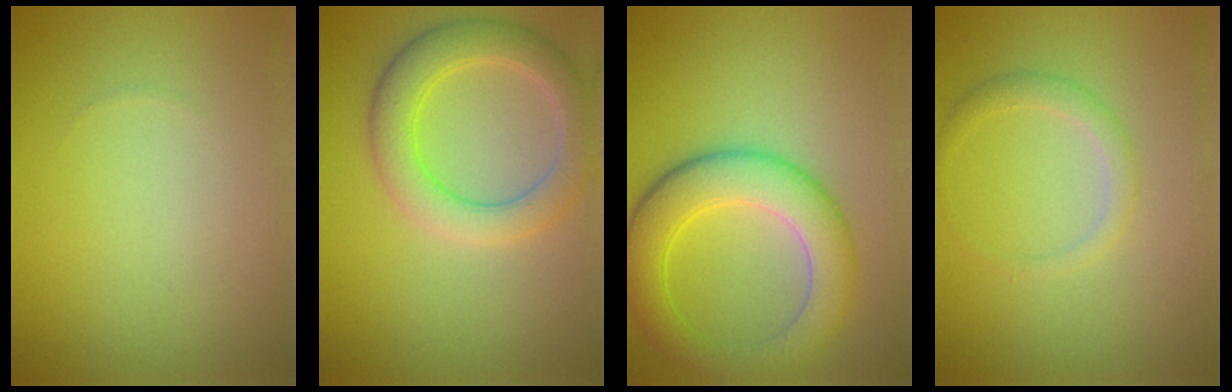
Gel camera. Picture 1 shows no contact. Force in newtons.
{"total": 5.1, "press": 5.1, "slide": 0.0}
{"total": 6.6, "press": 6.6, "slide": 0.3}
{"total": 1.7, "press": 1.7, "slide": 0.1}